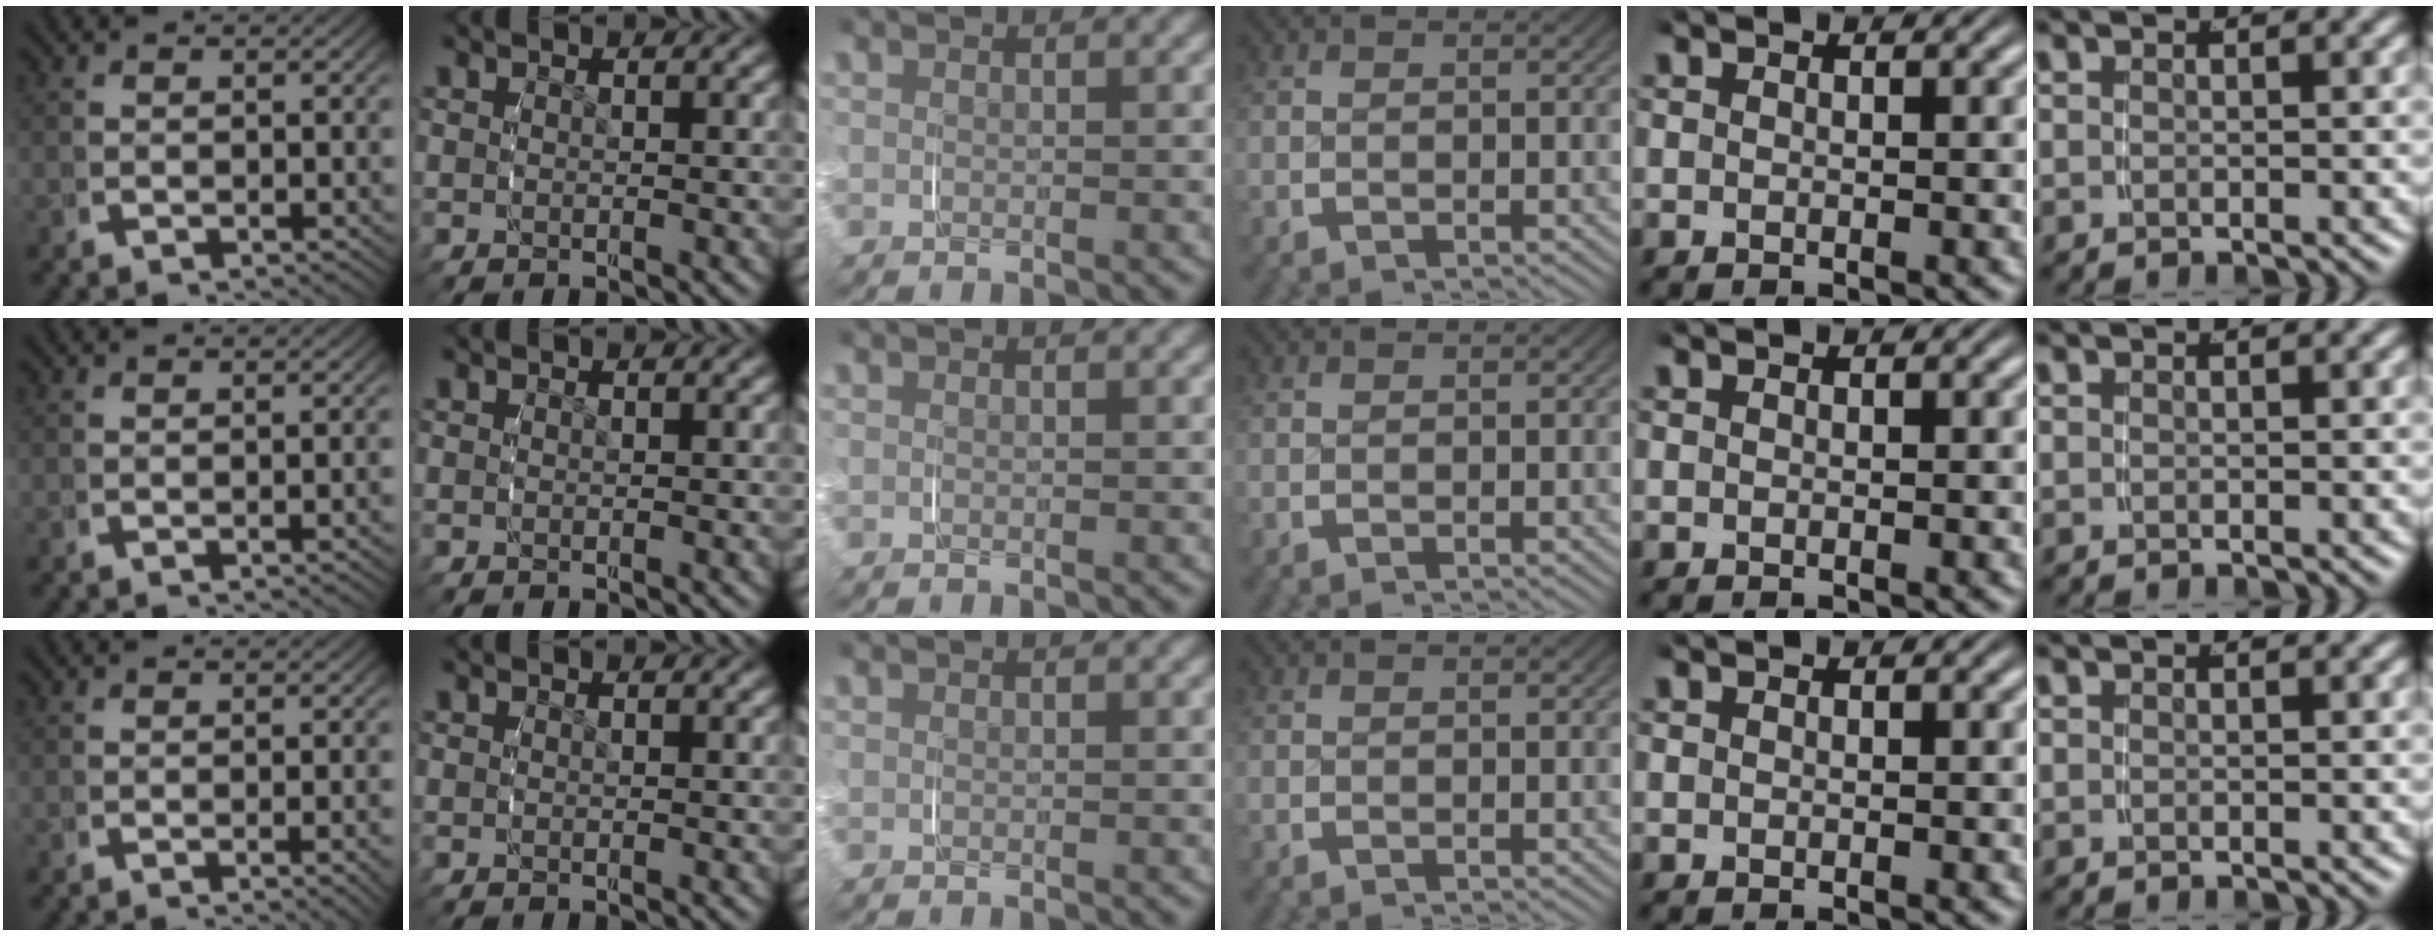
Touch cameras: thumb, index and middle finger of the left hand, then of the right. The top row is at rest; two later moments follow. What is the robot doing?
{"motion": "grasp_and_lifting", "object": "measuring cup"}